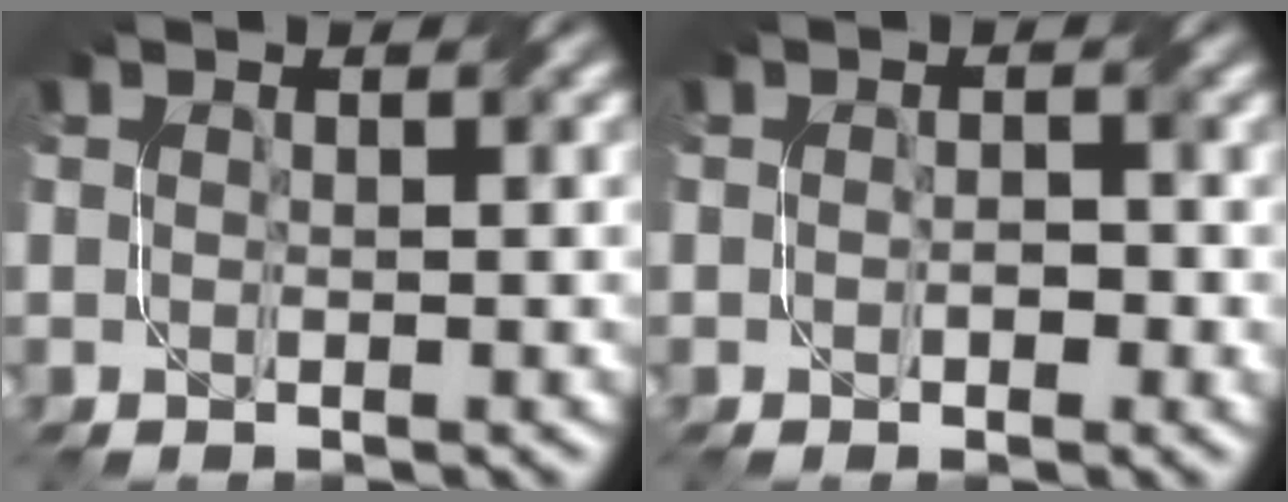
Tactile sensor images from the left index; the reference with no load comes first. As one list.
[{"total": 1.6, "force": [-0.3, 0.9, 1.2], "torque": [-0.016, -0.001, -0.003]}]